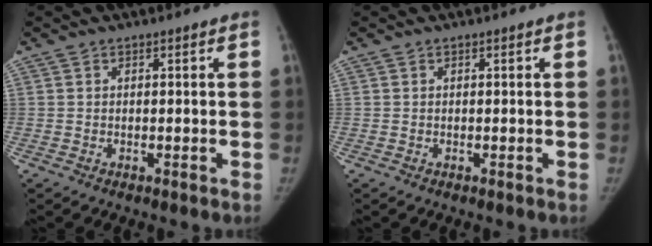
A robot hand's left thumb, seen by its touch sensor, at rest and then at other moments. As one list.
[{"total": 0.0}]